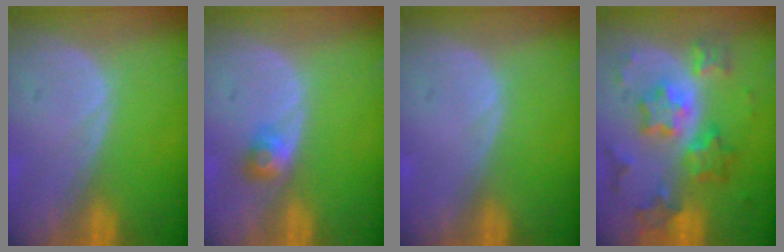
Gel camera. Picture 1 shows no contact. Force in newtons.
{"total": 2.5, "press": 2.2, "slide": 1.2}
{"total": 0.0}
{"total": 9.1, "press": 9.1, "slide": 0.8}